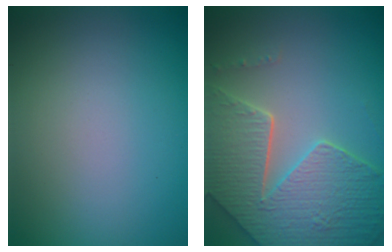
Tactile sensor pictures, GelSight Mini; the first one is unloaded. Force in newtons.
{"total": 8.4, "press": 6.0, "slide": 5.8}